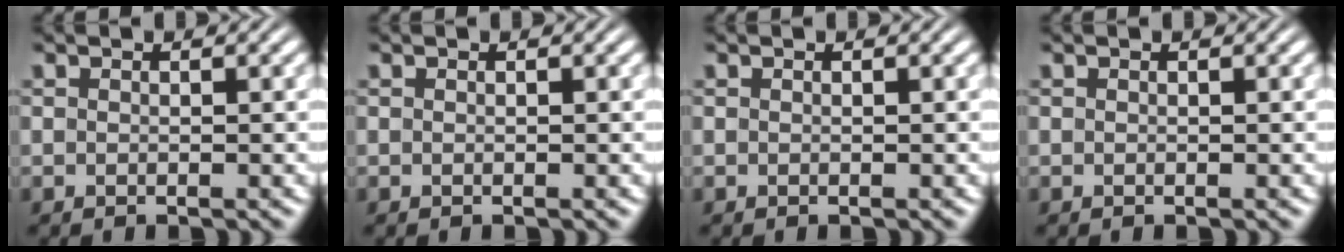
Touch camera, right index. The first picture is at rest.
{"total": 0.0}
{"total": 0.0}
{"total": 0.0}